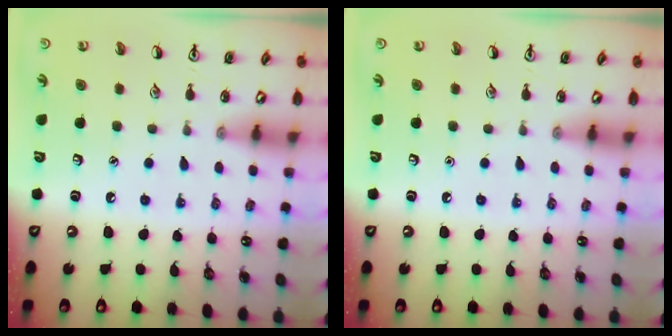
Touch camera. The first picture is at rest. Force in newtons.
{"total": 0.0}